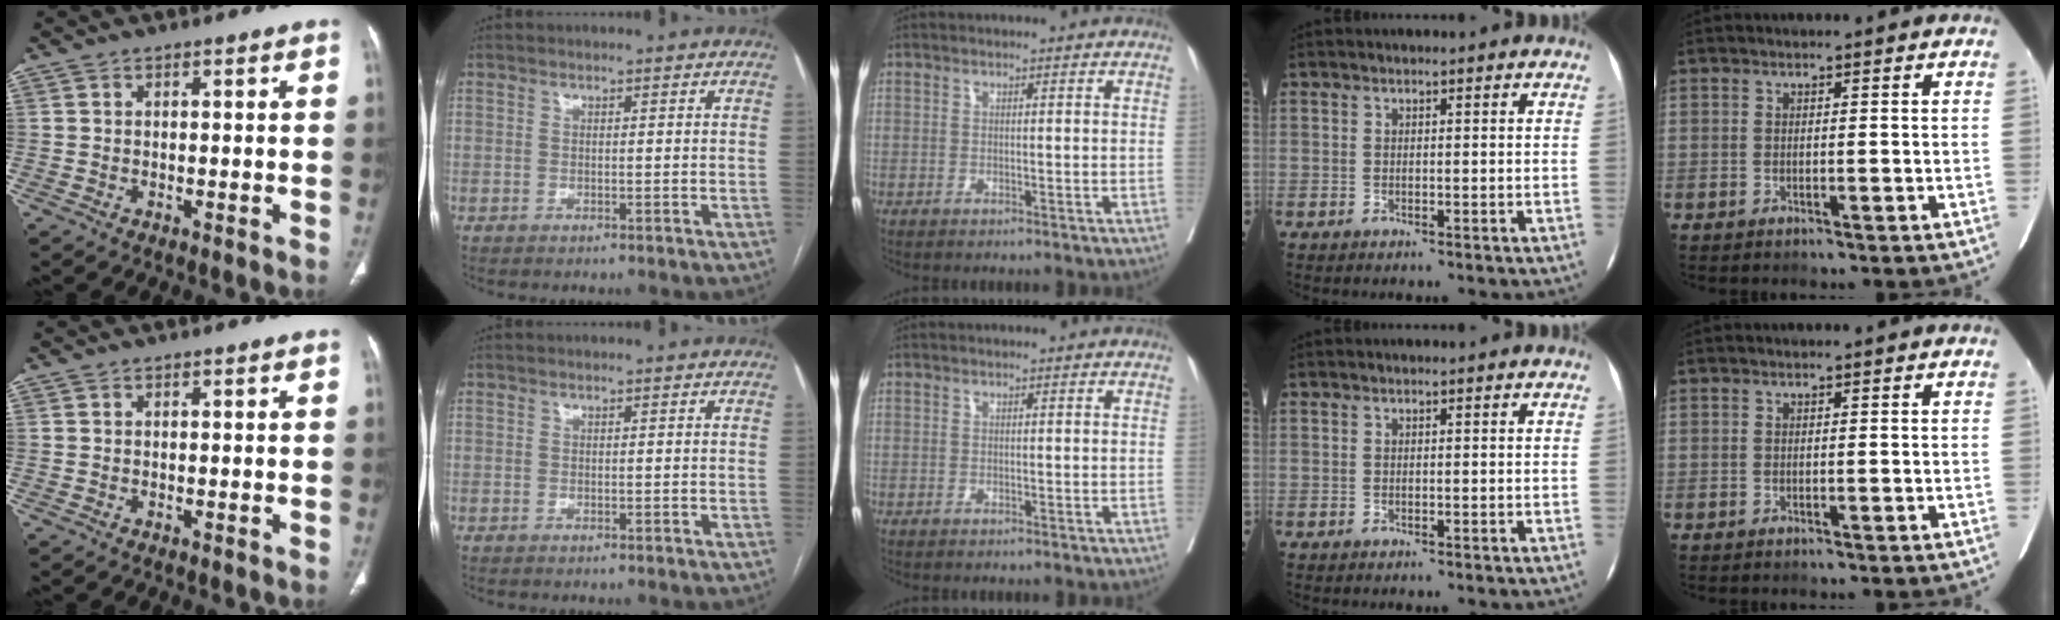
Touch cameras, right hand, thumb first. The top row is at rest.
{}